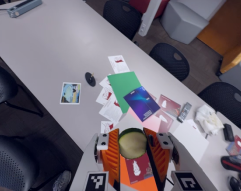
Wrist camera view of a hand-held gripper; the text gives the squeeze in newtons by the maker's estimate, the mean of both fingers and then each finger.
{"total": 13.9, "left": 14.3, "right": 13.5}